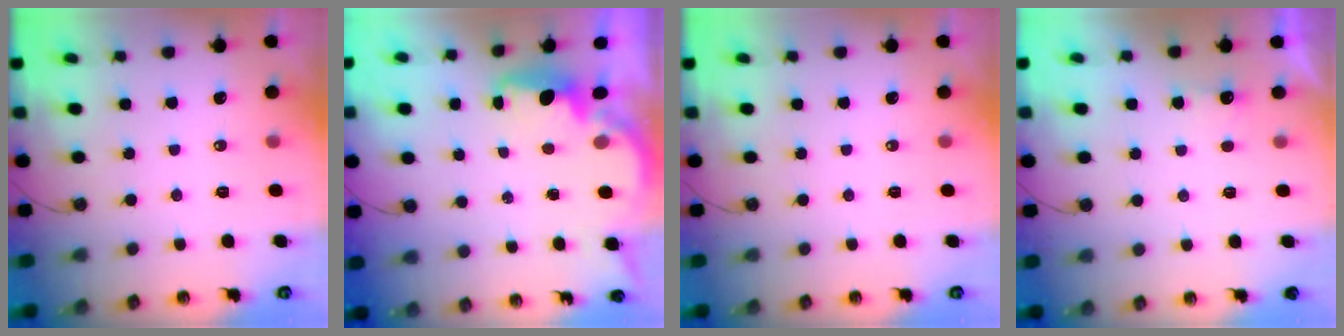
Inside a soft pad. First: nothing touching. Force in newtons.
{"total": 2.1, "press": 1.9, "slide": 0.8}
{"total": 0.0}
{"total": 1.0, "press": 0.7, "slide": 0.6}